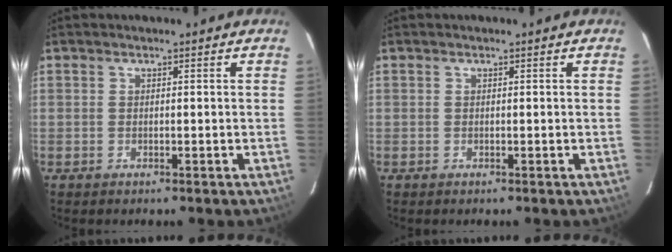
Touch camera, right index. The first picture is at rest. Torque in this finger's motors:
{"motor_torque": [-0.01, 0.01, 0.03, 0.00]}